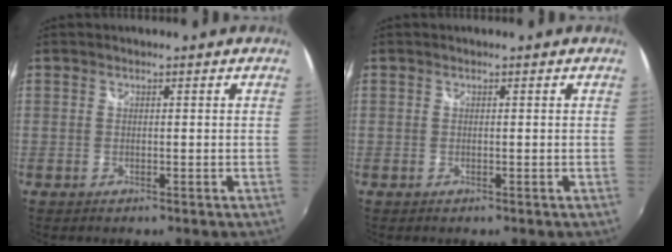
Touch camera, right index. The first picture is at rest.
{"total": 0.0}